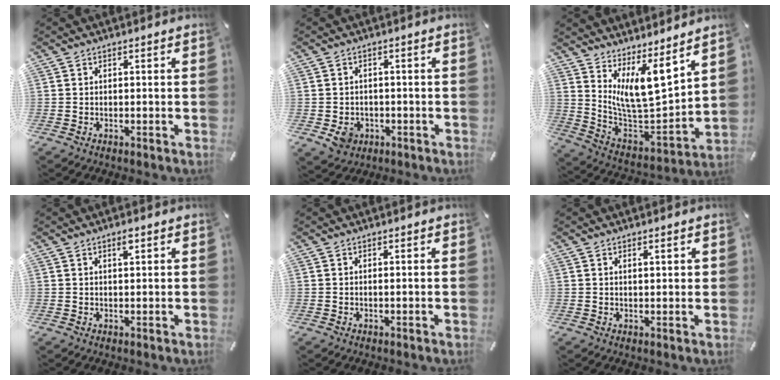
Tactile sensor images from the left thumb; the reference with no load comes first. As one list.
[{"total": 4.8, "force": [-1.4, 4.2, 1.8], "torque": [-0.018, 0.004, -0.024]}, {"total": 14.3, "force": [8.8, 5.7, 9.7], "torque": [-0.179, -0.076, 0.161]}, {"total": 1.6, "force": [1.0, 0.4, 1.2], "torque": [-0.018, -0.002, 0.016]}, {"total": 0.0}, {"total": 1.2, "force": [0.9, 0.4, 0.8], "torque": [-0.015, 0.001, 0.015]}]